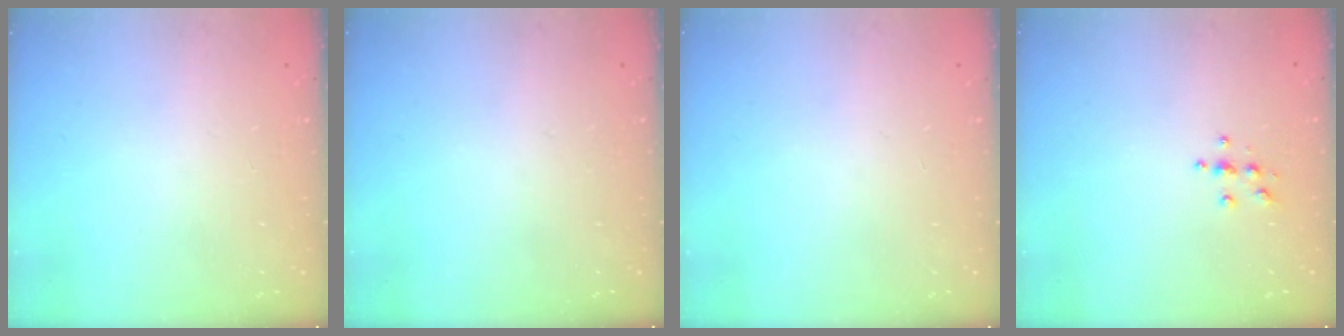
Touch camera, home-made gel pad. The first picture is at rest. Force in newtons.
{"total": 0.0}
{"total": 0.0}
{"total": 3.8, "press": 3.8, "slide": 0.4}